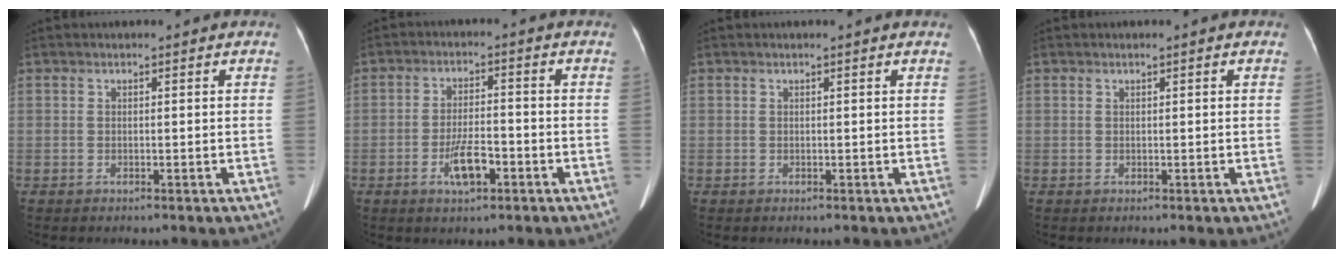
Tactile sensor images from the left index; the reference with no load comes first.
{"total": 5.3, "force": [-2.5, 1.6, 4.4], "torque": [-0.086, -0.001, -0.042]}
{"total": 0.0}
{"total": 0.0}